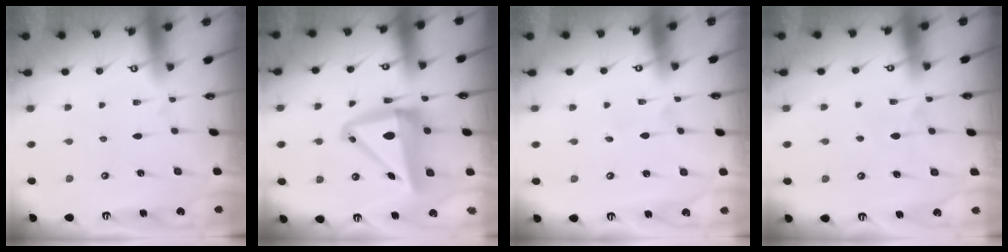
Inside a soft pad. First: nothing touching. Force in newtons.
{"total": 13.5, "press": 13.2, "slide": 2.8}
{"total": 1.5, "press": 1.5, "slide": 0.1}
{"total": 4.7, "press": 4.6, "slide": 0.7}